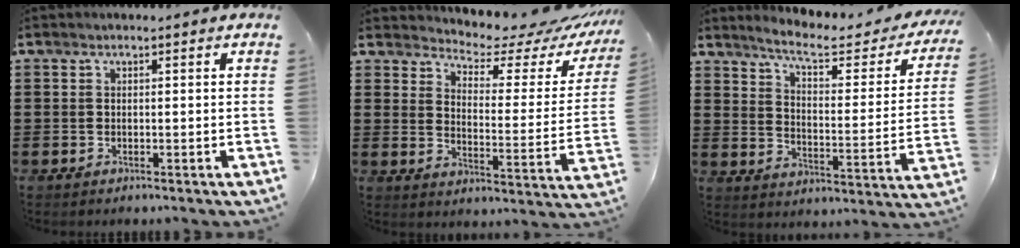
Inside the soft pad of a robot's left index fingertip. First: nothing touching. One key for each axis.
{"total": 4.9, "fx": 4.5, "fy": 1.2, "fz": 1.6, "tx": -0.043, "ty": -0.040, "tz": 0.070}
{"total": 6.1, "fx": 4.8, "fy": 0.8, "fz": 3.6, "tx": -0.084, "ty": -0.030, "tz": 0.074}